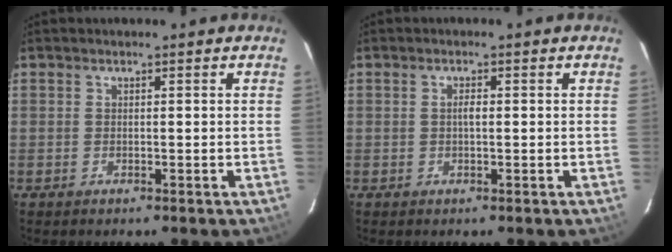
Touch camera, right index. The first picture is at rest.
{"total": 1.2, "force": [0.0, 0.5, 1.1], "torque": [-0.021, 0.004, -0.001]}